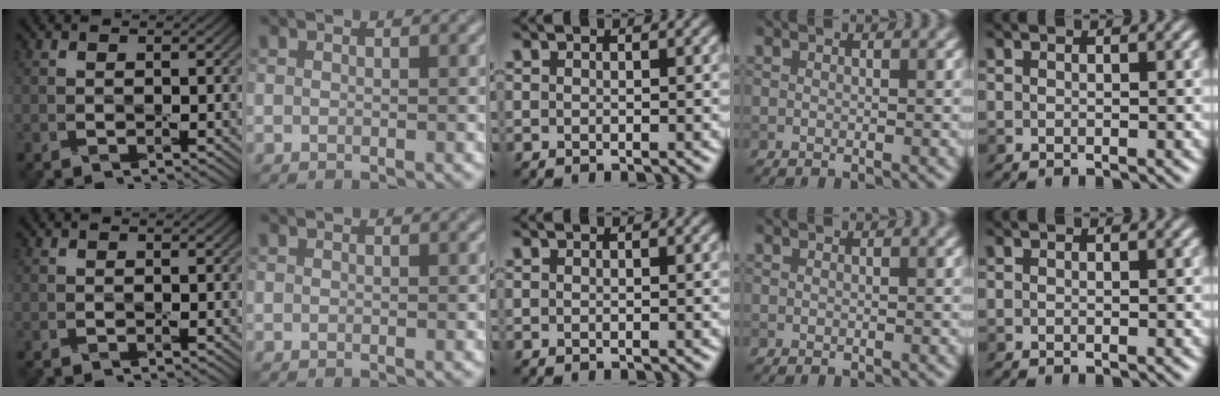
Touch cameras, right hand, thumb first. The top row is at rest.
{}